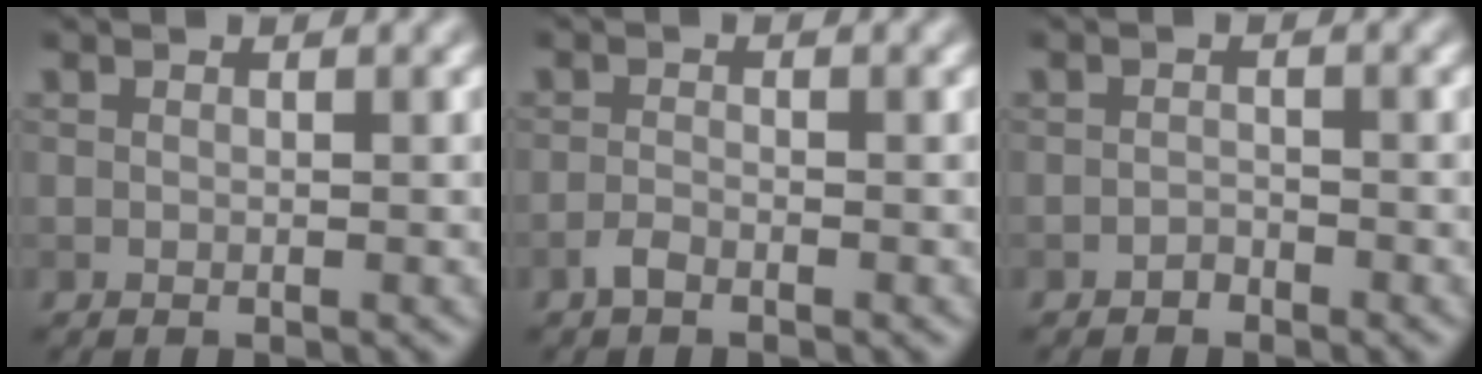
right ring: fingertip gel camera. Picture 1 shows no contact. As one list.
[{"total": 1.1, "force": [-0.9, 0.3, 0.6], "torque": [-0.014, 0.000, -0.021]}, {"total": 0.9, "force": [-0.8, 0.4, 0.2], "torque": [0.000, 0.001, -0.013]}]